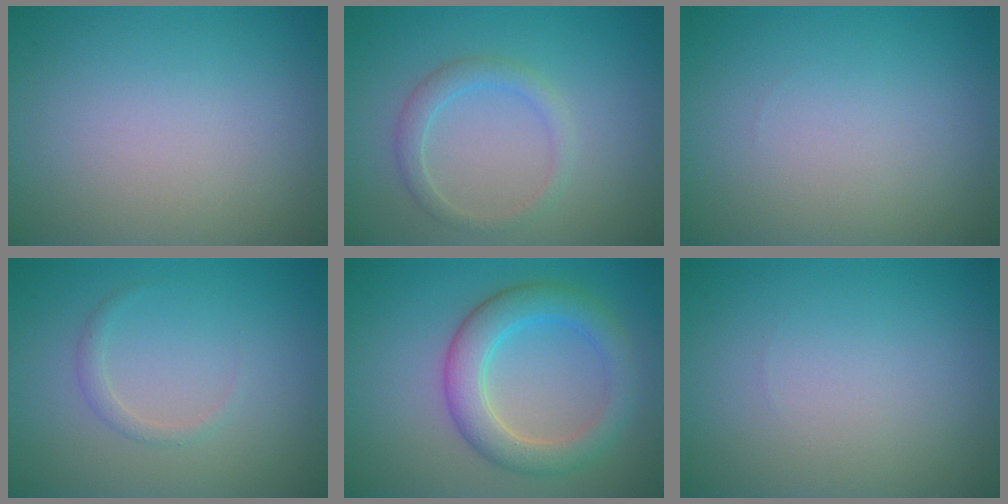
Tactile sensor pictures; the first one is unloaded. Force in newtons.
{"total": 2.0, "press": 2.0, "slide": 0.1}
{"total": 0.0}
{"total": 1.0, "press": 1.0, "slide": 0.1}
{"total": 4.9, "press": 4.9, "slide": 0.0}
{"total": 0.0}